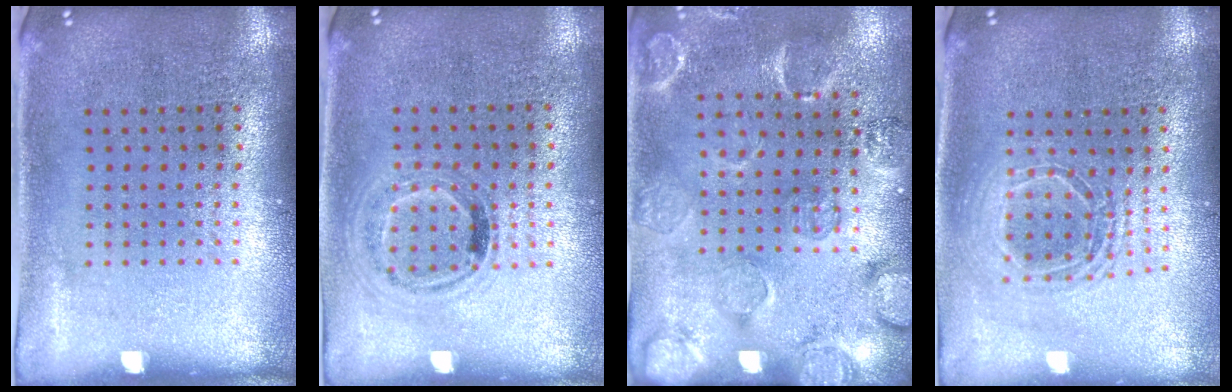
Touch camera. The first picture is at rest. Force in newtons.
{"total": 1.0, "press": 0.9, "slide": 0.4}
{"total": 2.6, "press": 1.9, "slide": 1.8}
{"total": 1.7, "press": 1.4, "slide": 0.9}